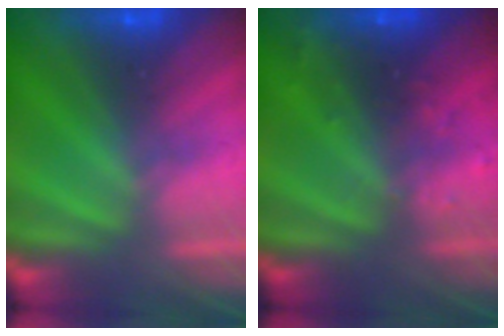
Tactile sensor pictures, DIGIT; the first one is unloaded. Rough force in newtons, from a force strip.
{"total": 2.9}